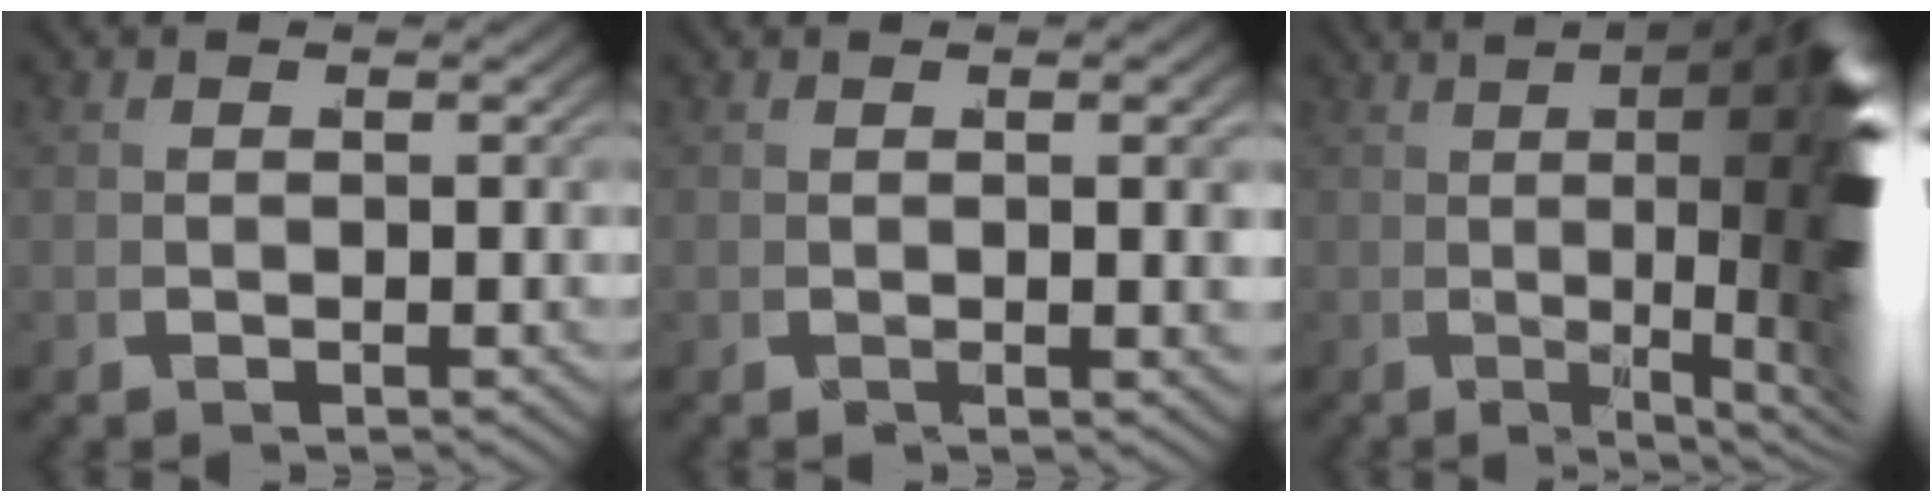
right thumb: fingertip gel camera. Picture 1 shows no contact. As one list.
[{"total": 2.0, "force": [0.4, 0.5, 1.9], "torque": [-0.038, 0.003, 0.008]}, {"total": 21.4, "force": [1.7, 7.0, 20.2], "torque": [-0.255, -0.004, 0.022]}]